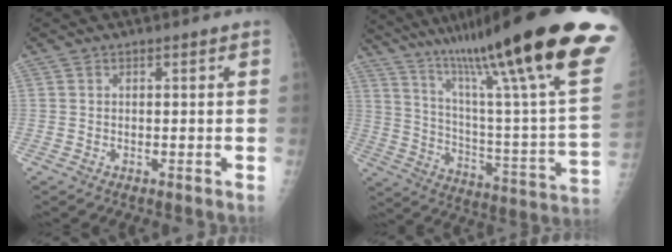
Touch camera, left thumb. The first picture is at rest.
{"total": 36.8, "force": [24.4, 3.0, 27.4], "torque": [-0.343, -0.083, 0.373]}